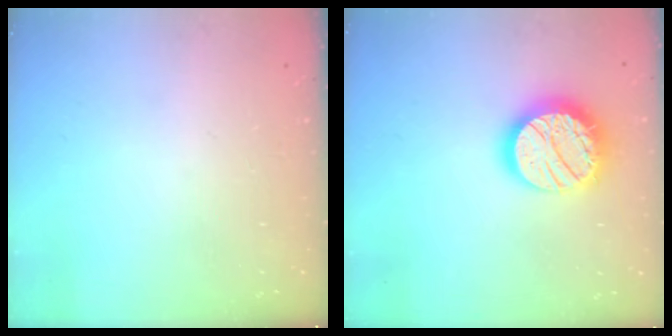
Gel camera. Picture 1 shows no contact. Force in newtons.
{"total": 18.8, "press": 18.7, "slide": 1.5}